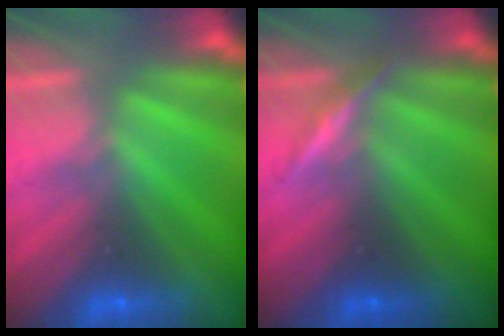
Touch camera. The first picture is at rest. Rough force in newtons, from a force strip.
{"total": 3.0}